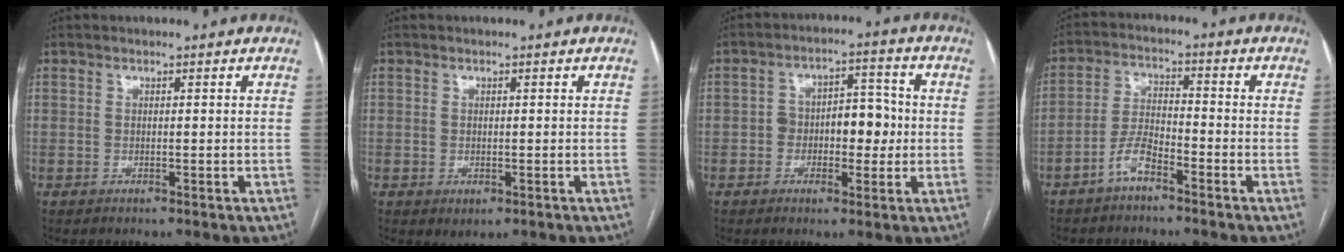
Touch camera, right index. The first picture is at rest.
{"total": 1.6, "force": [-0.6, 1.0, 1.0], "torque": [-0.011, -0.002, 0.001]}
{"total": 7.2, "force": [-0.8, 4.1, 5.9], "torque": [-0.082, 0.030, -0.009]}
{"total": 5.1, "force": [-3.6, 1.3, 3.4], "torque": [-0.077, 0.008, -0.071]}